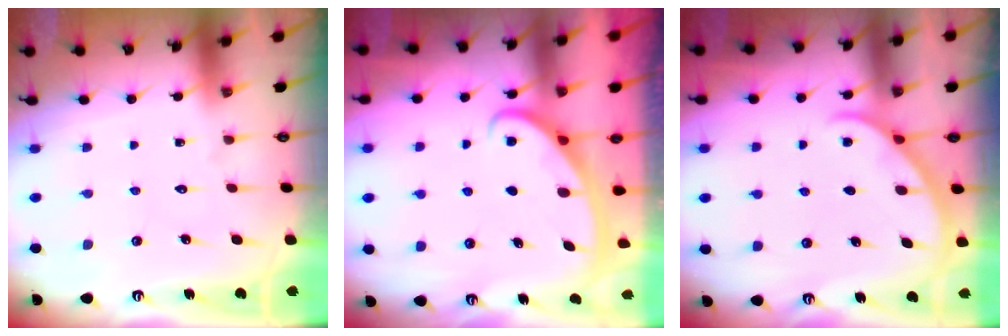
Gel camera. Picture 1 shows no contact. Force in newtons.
{"total": 3.0, "press": 2.9, "slide": 0.4}
{"total": 2.0, "press": 2.0, "slide": 0.2}